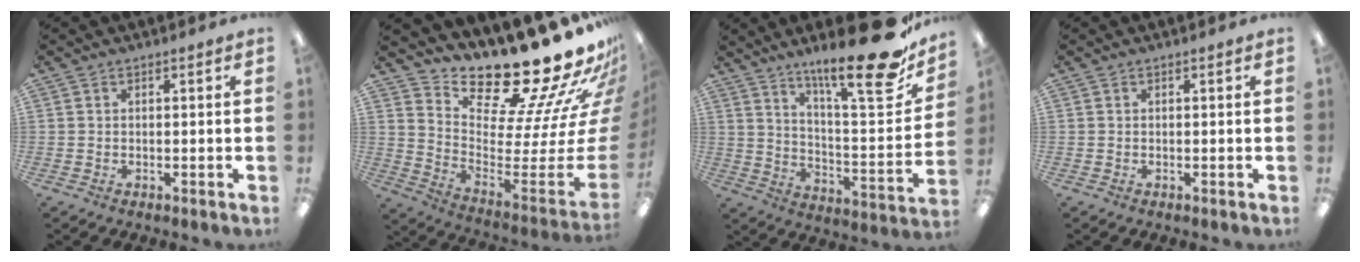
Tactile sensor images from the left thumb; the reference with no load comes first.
{"total": 24.6, "force": [20.6, 5.6, 12.3], "torque": [-0.133, -0.201, 0.361]}
{"total": 22.3, "force": [16.6, 4.8, 14.2], "torque": [-0.202, -0.126, 0.261]}
{"total": 0.0}